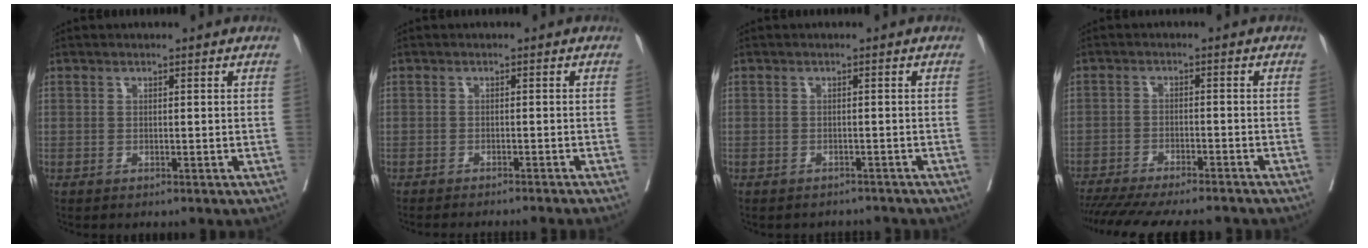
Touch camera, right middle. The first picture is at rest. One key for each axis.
{"total": 9.1, "fx": -8.4, "fy": -0.6, "fz": 3.4, "tx": -0.018, "ty": -0.020, "tz": -0.103}
{"total": 3.0, "fx": -2.8, "fy": 1.0, "fz": -0.2, "tx": 0.010, "ty": 0.000, "tz": -0.039}
{"total": 18.3, "fx": -16.2, "fy": 3.0, "fz": 7.8, "tx": -0.157, "ty": -0.032, "tz": -0.227}